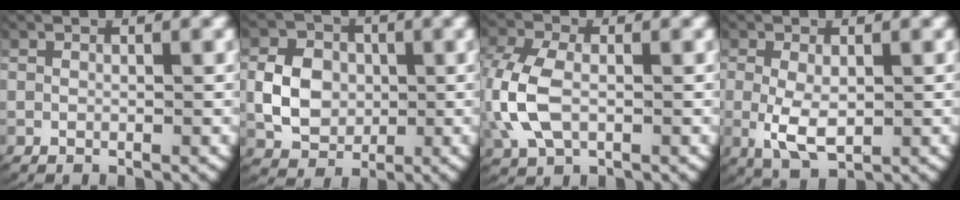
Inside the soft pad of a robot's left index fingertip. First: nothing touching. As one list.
[{"total": 5.7, "force": [-0.2, 4.9, 3.0], "torque": [-0.052, -0.009, 0.001]}, {"total": 5.0, "force": [-0.2, 3.5, 3.5], "torque": [-0.119, -0.020, 0.009]}, {"total": 4.6, "force": [-1.0, 2.7, 3.5], "torque": [-0.084, -0.020, -0.005]}]